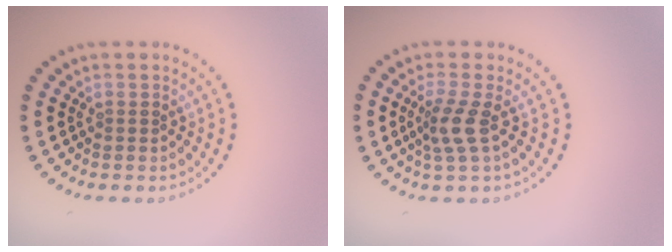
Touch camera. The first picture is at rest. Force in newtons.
{"total": 2.4, "press": 1.8, "slide": 1.6}